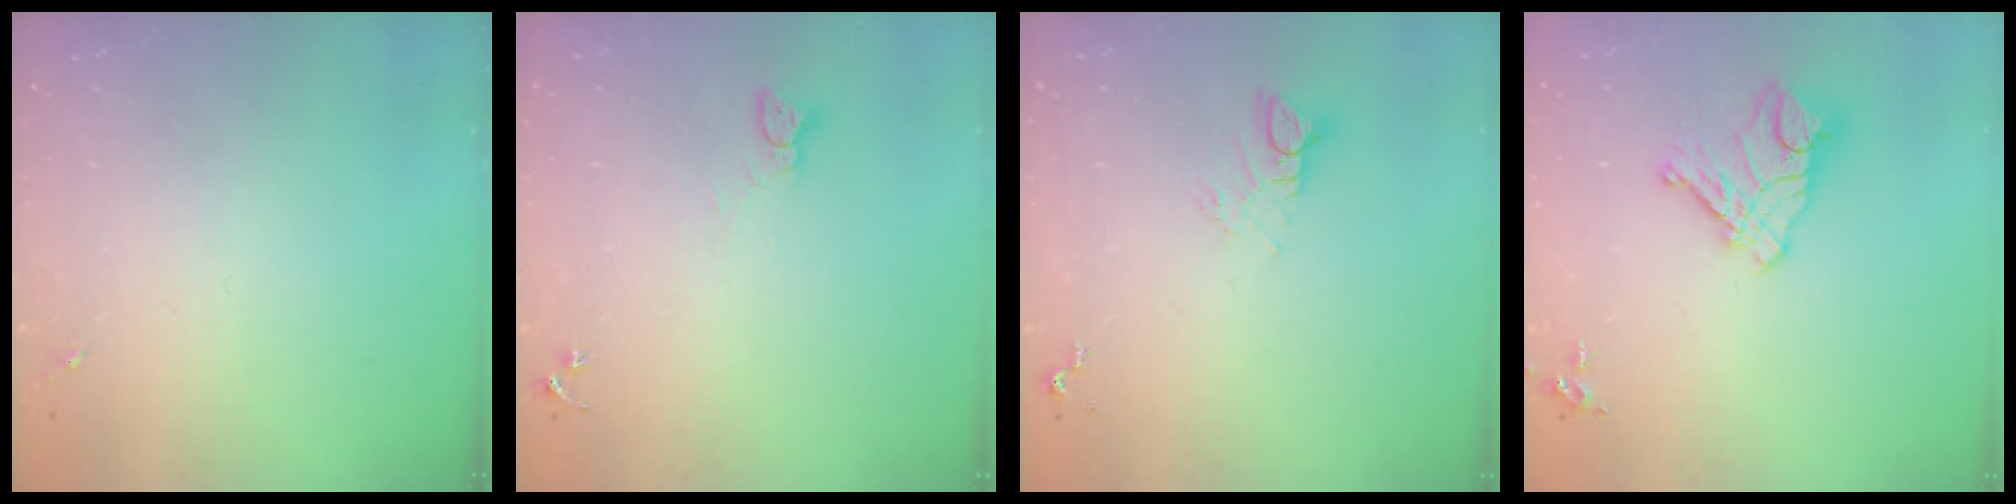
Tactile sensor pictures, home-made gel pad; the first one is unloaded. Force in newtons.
{"total": 2.3, "press": 2.3, "slide": 0.2}
{"total": 5.7, "press": 5.7, "slide": 0.3}
{"total": 12.0, "press": 11.9, "slide": 1.1}